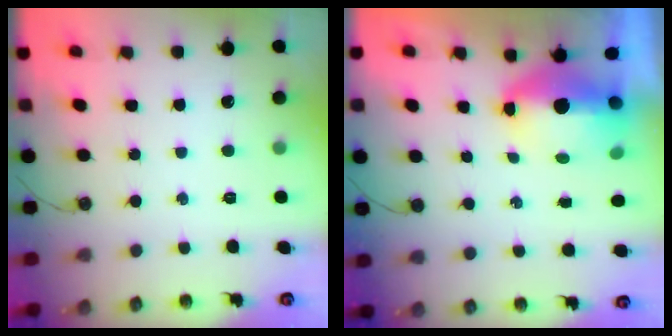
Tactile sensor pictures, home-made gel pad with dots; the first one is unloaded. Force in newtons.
{"total": 7.4, "press": 7.4, "slide": 0.9}